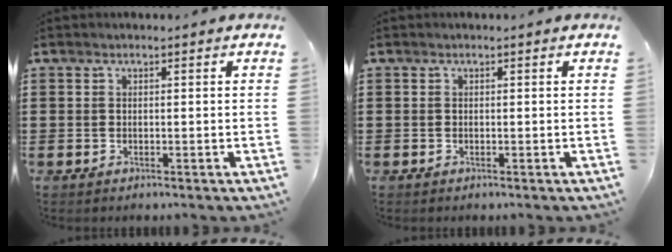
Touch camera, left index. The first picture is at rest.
{"total": 0.0}